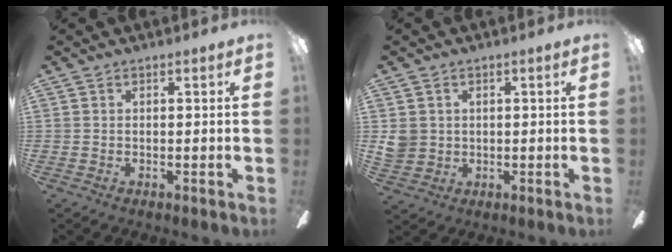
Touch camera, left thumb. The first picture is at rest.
{"total": 4.1, "force": [0.8, 4.0, 0.9], "torque": [-0.016, 0.009, 0.018]}